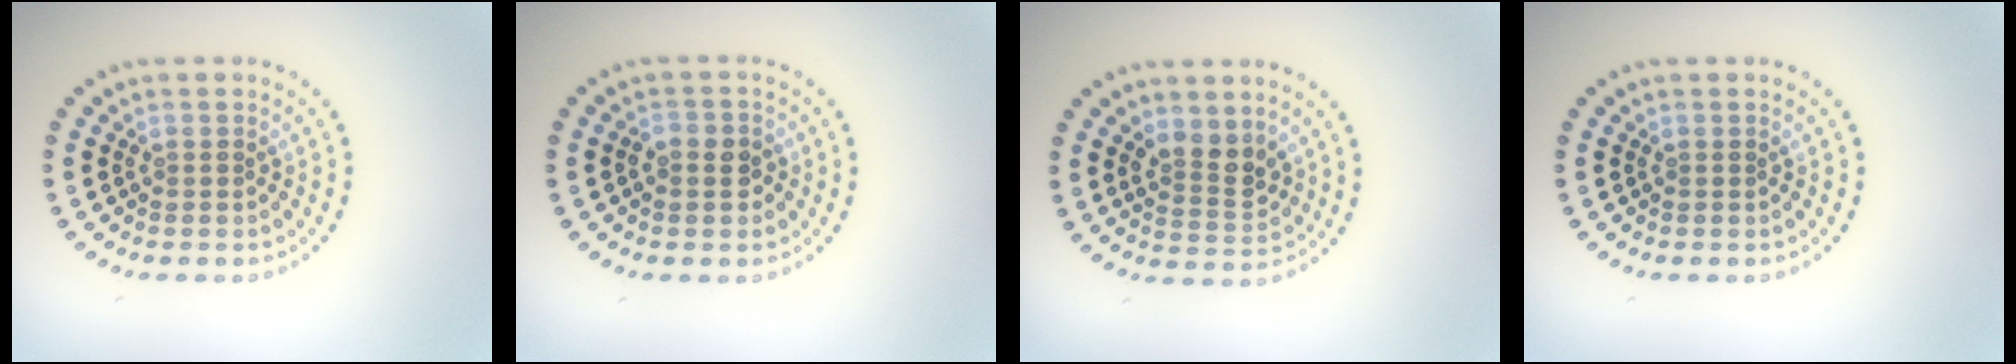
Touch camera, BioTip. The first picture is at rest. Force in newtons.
{"total": 2.0, "press": 1.9, "slide": 0.5}
{"total": 2.7, "press": 2.5, "slide": 1.1}
{"total": 0.0}